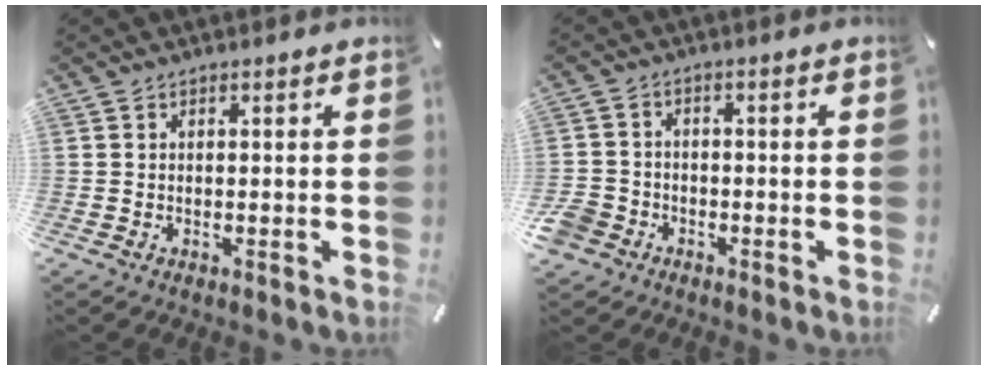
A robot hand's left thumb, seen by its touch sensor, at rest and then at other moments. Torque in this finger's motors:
{"motor_torque": [0.42, 1.96, 0.38, 0.38, 0.25]}